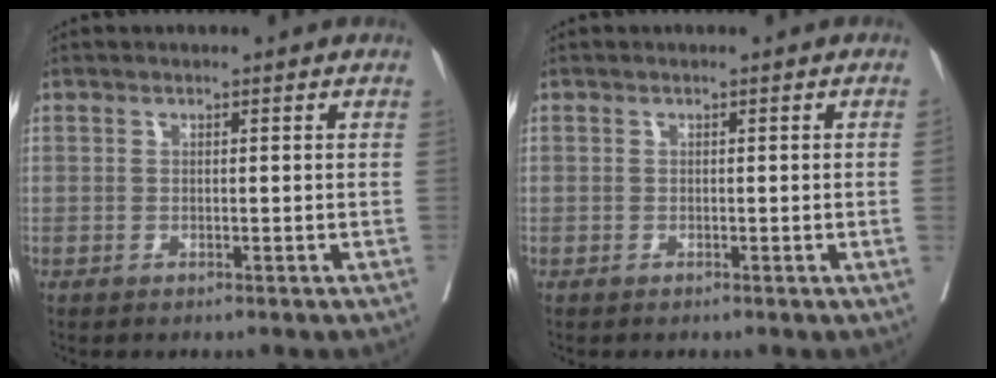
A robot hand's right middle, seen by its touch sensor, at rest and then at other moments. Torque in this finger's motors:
{"motor_torque": [0.60, -0.50, -0.07, -0.21]}